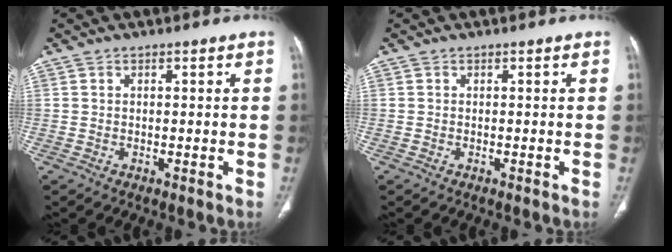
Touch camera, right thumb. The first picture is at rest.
{"total": 0.0}